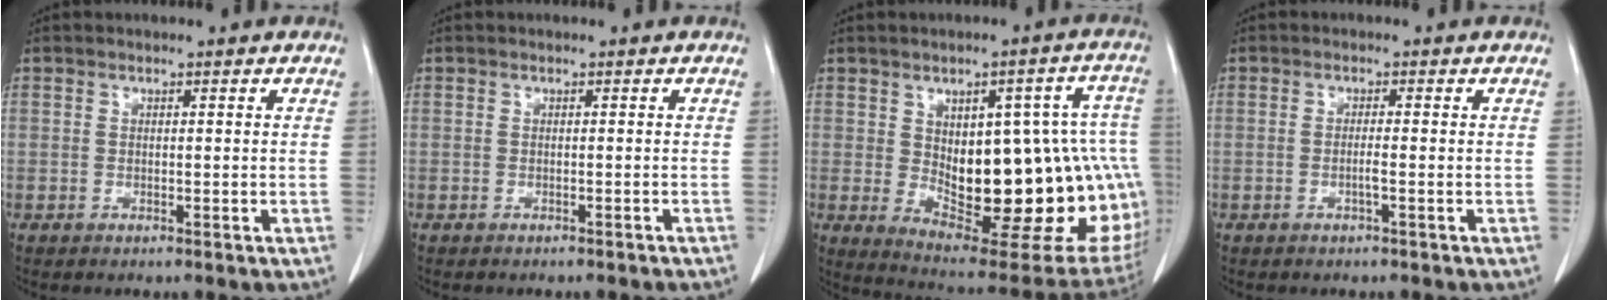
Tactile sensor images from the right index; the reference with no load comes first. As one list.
[{"total": 2.0, "force": [-1.8, 0.0, 0.7], "torque": [-0.012, 0.001, -0.021]}, {"total": 26.7, "force": [-1.7, 10.1, 24.7], "torque": [-0.264, 0.023, 0.009]}, {"total": 1.3, "force": [-0.4, -0.1, 1.2], "torque": [-0.022, 0.001, -0.006]}]